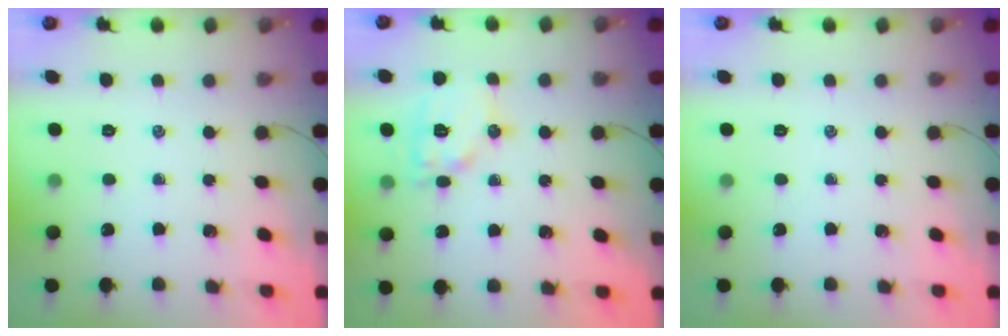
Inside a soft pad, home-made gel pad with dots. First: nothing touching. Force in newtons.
{"total": 12.3, "press": 12.3, "slide": 0.6}
{"total": 0.0}